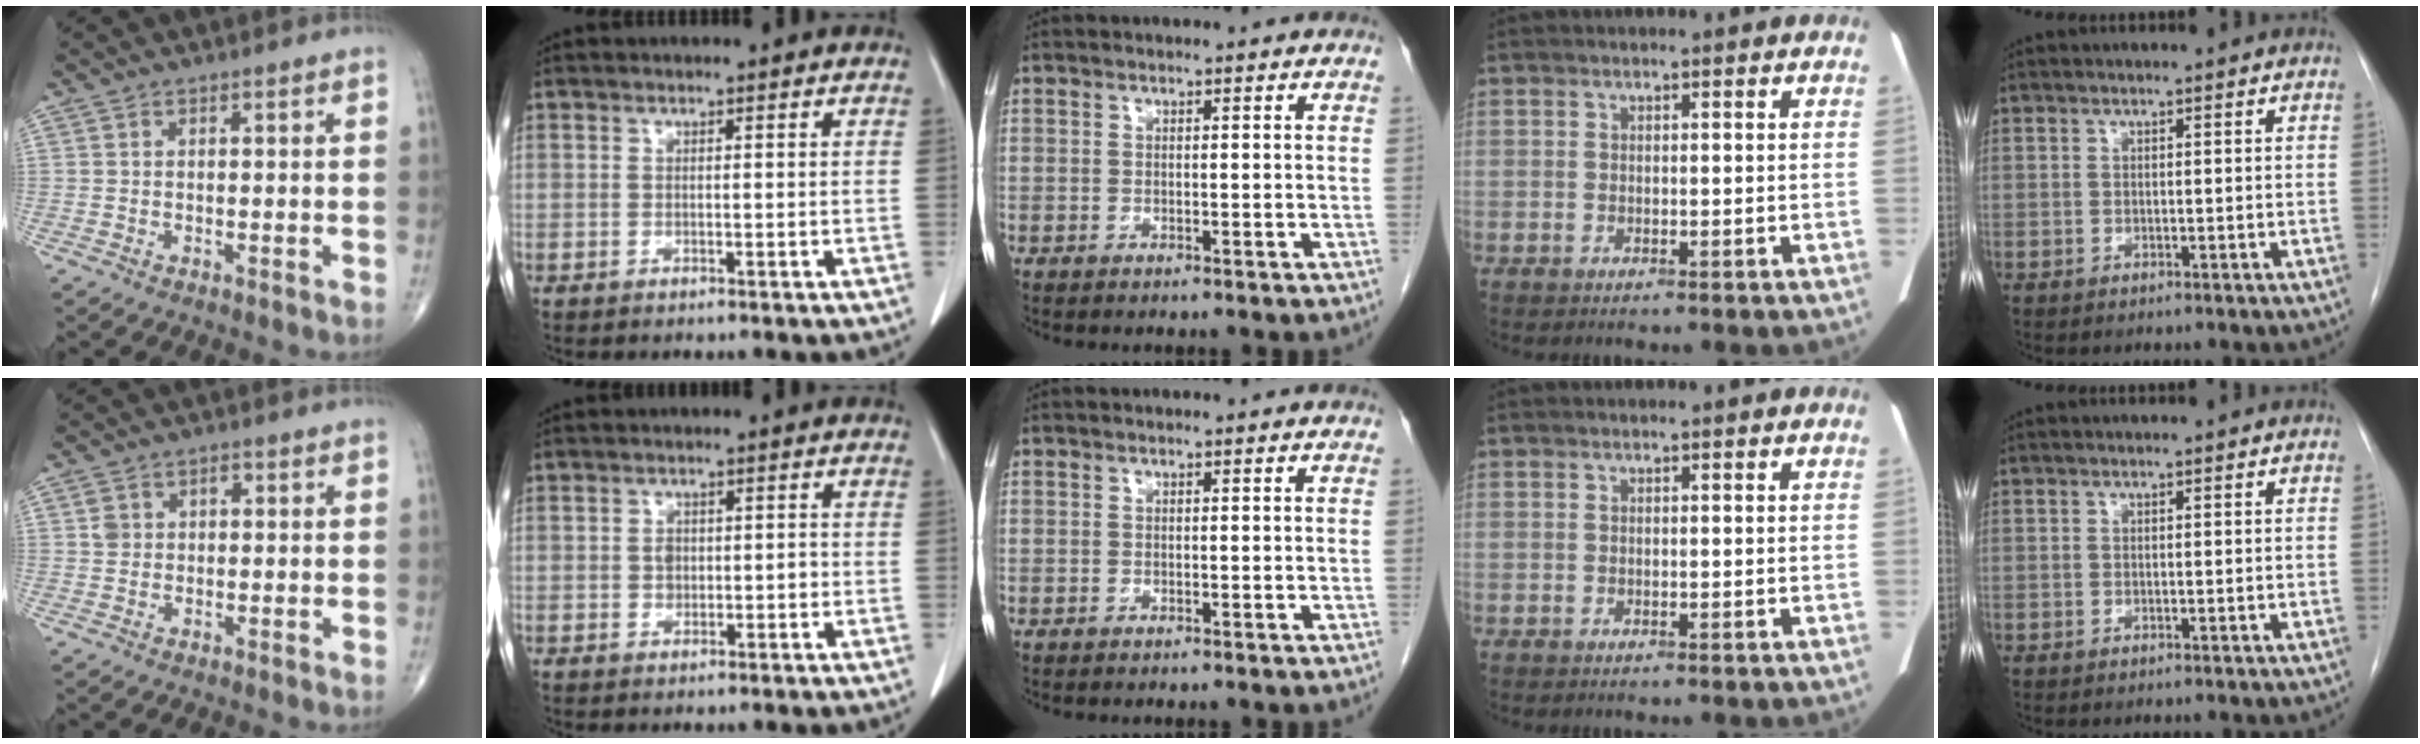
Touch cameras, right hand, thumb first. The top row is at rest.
{"thumb": {"total": 3.3, "force": [0.5, 2.7, 1.8], "torque": [-0.020, 0.013, 0.009]}, "index": {"total": 2.3, "force": [-0.3, 1.6, 1.6], "torque": [-0.023, 0.006, -0.002]}}